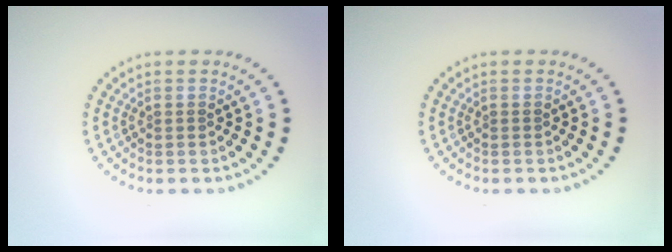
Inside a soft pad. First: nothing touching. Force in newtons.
{"total": 0.0}